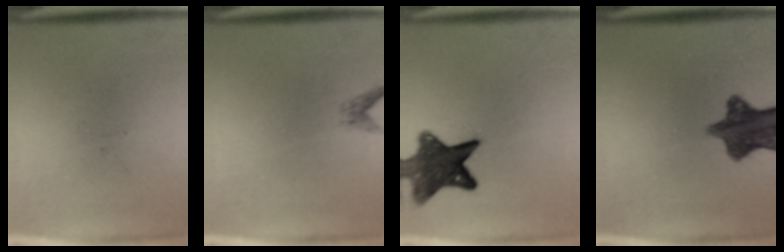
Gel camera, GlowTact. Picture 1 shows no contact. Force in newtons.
{"total": 1.1}
{"total": 10.8}
{"total": 10.1}